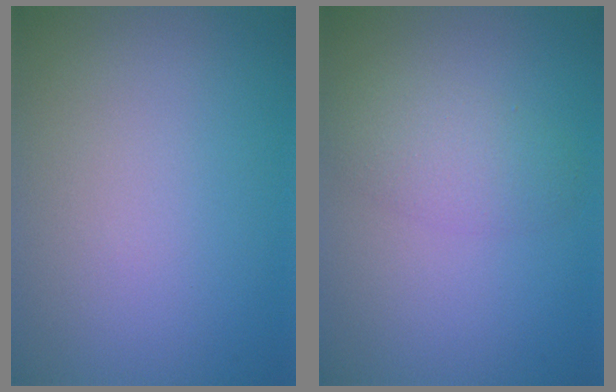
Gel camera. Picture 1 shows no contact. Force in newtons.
{"total": 2.8, "press": 2.8, "slide": 0.1}